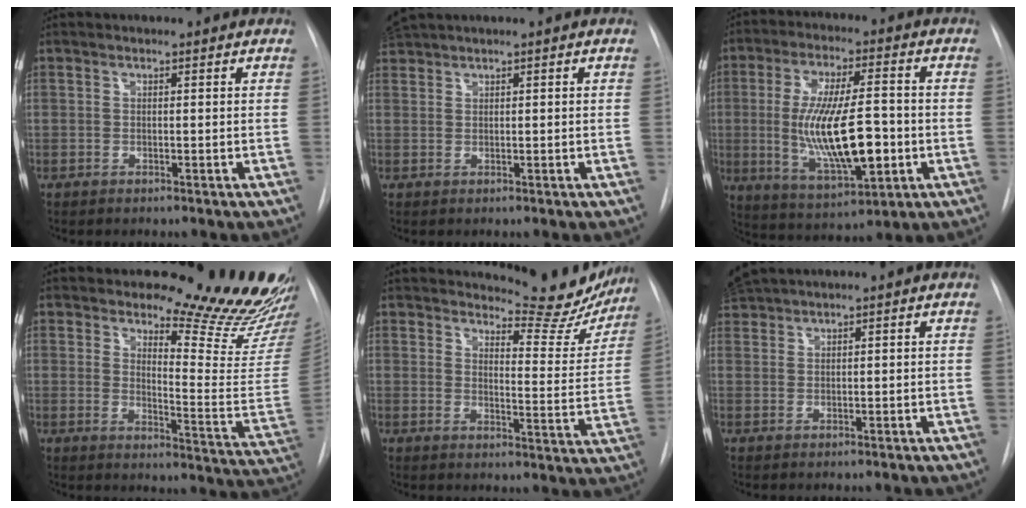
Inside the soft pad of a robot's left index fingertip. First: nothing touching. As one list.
[{"total": 2.6, "force": [2.6, -0.3, 0.6], "torque": [-0.013, 0.027, 0.055]}, {"total": 15.5, "force": [-1.8, 4.3, 14.8], "torque": [-0.279, -0.006, -0.020]}, {"total": 20.6, "force": [18.7, 3.4, 7.9], "torque": [-0.093, -0.135, 0.216]}, {"total": 16.1, "force": [15.0, 3.9, 4.3], "torque": [-0.036, -0.050, 0.176]}, {"total": 3.4, "force": [3.3, -0.4, 0.8], "torque": [-0.020, 0.028, 0.069]}]